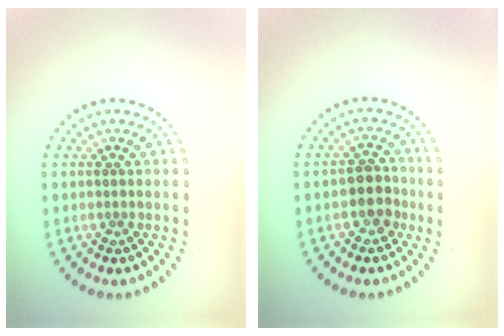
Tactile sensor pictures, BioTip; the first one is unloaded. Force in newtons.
{"total": 2.6, "press": 2.4, "slide": 1.1}